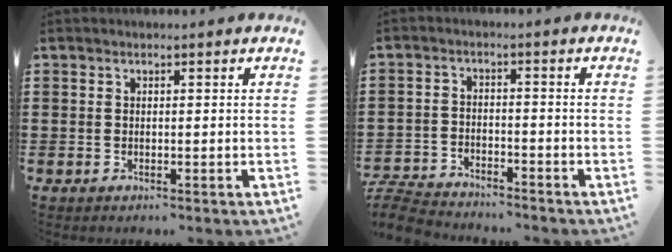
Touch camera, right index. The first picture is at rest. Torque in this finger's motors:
{"motor_torque": [-1.37, 0.77, -1.06, -0.21]}